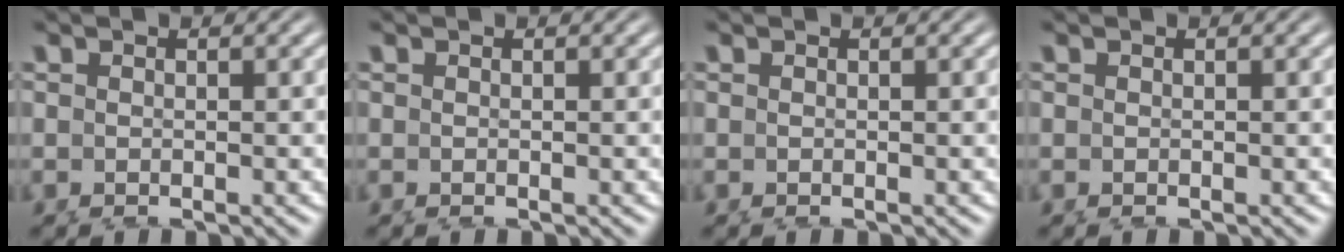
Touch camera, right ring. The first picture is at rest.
{"total": 0.0}
{"total": 0.0}
{"total": 0.0}